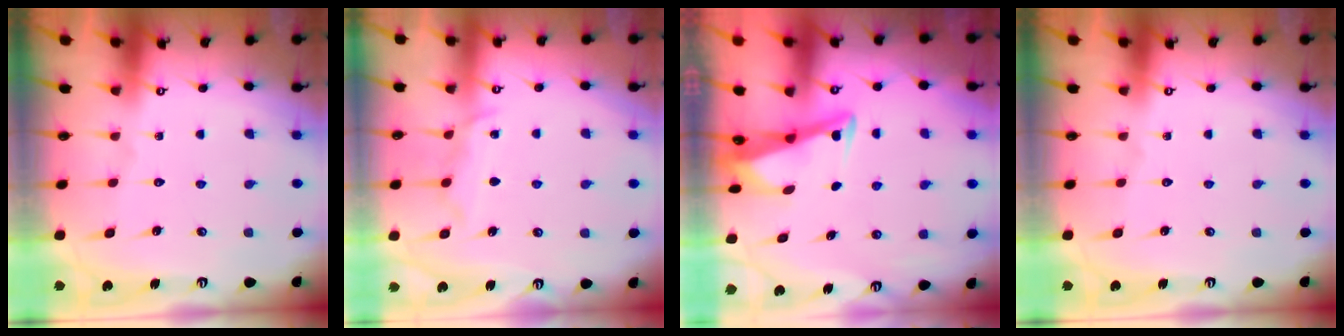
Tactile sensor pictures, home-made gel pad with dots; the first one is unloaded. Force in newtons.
{"total": 7.6, "press": 7.6, "slide": 0.9}
{"total": 3.4, "press": 3.4, "slide": 0.4}
{"total": 0.0}